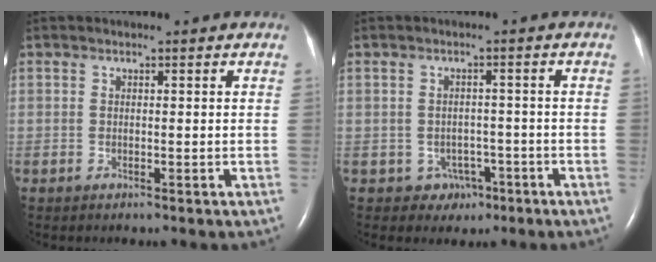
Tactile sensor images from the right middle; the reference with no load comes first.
{"total": 3.4, "force": [-1.6, 3.0, 0.3], "torque": [0.001, 0.014, -0.011]}